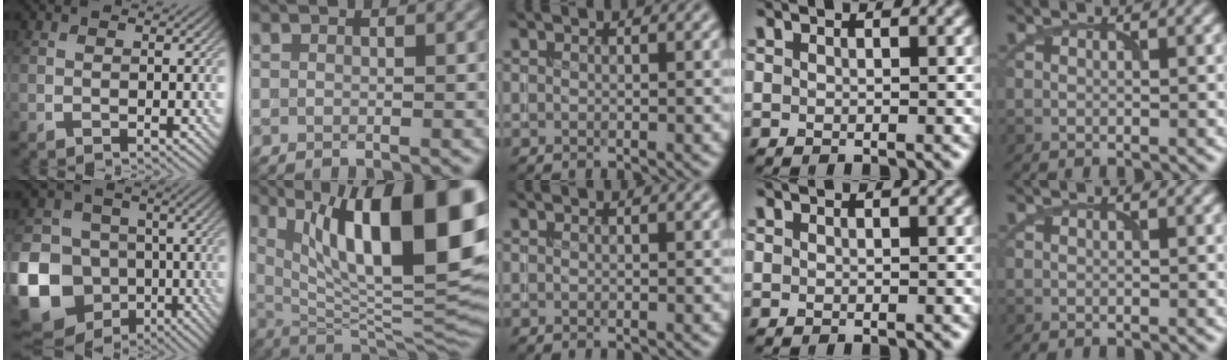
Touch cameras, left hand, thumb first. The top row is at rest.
{"thumb": {"total": 19.5, "force": [-6.7, 16.8, 7.3], "torque": [-0.217, -0.047, -0.135]}, "index": {"total": 17.6, "force": [6.0, 5.9, 15.5], "torque": [-0.218, 0.012, 0.108]}}